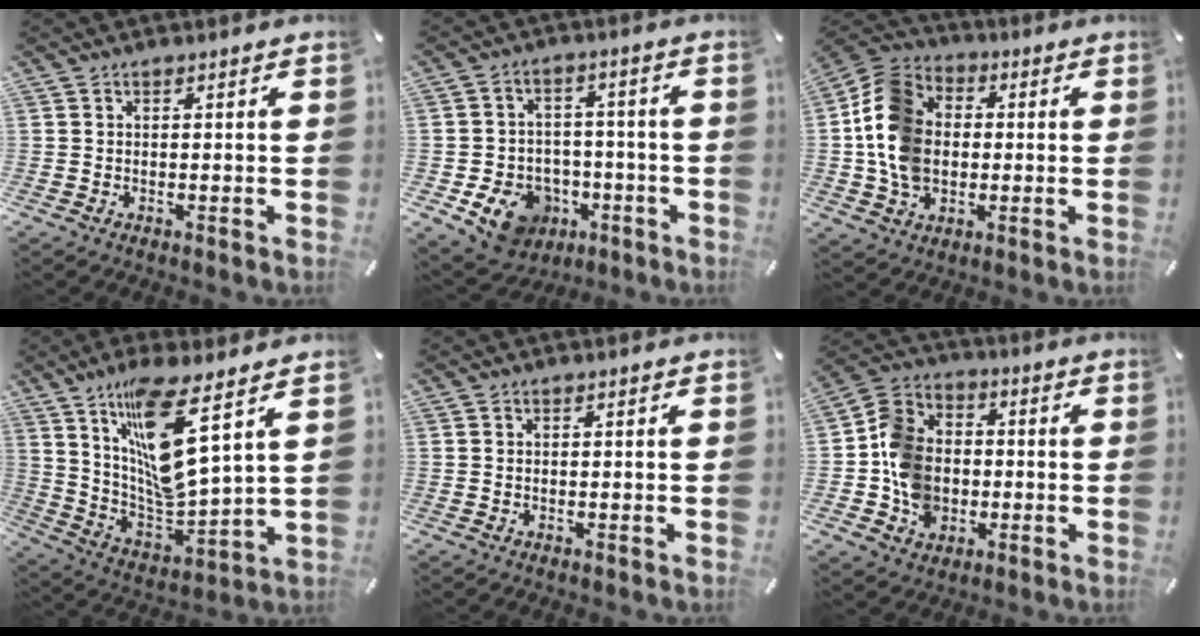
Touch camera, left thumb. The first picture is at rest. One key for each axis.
{"total": 11.0, "fx": -4.6, "fy": 9.2, "fz": 3.9, "tx": -0.055, "ty": 0.030, "tz": -0.072}
{"total": 13.9, "fx": -1.0, "fy": 11.6, "fz": 7.6, "tx": -0.177, "ty": 0.025, "tz": -0.016}
{"total": 15.1, "fx": 9.0, "fy": 2.7, "fz": 11.9, "tx": -0.238, "ty": -0.068, "tz": 0.140}
{"total": 0.0}
{"total": 13.1, "fx": -2.8, "fy": 11.3, "fz": 6.1, "tx": -0.133, "ty": 0.031, "tz": -0.048}